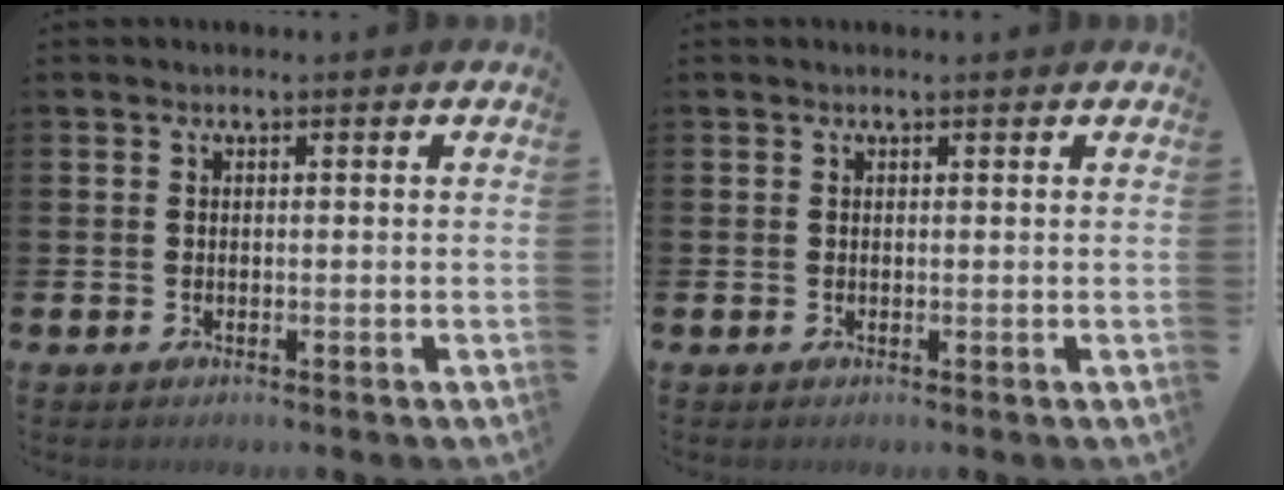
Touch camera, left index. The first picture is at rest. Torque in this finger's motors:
{"motor_torque": [0.15, -0.34, -0.02, -0.01]}